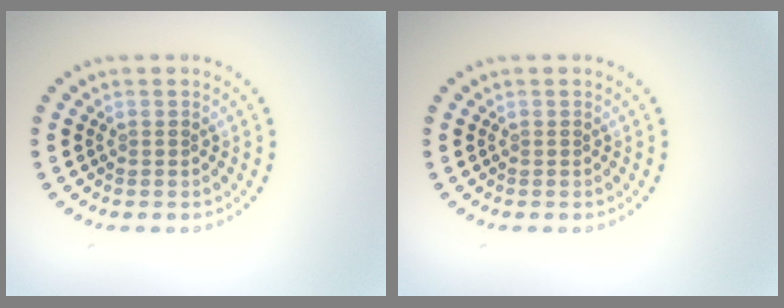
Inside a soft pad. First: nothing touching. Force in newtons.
{"total": 0.0}